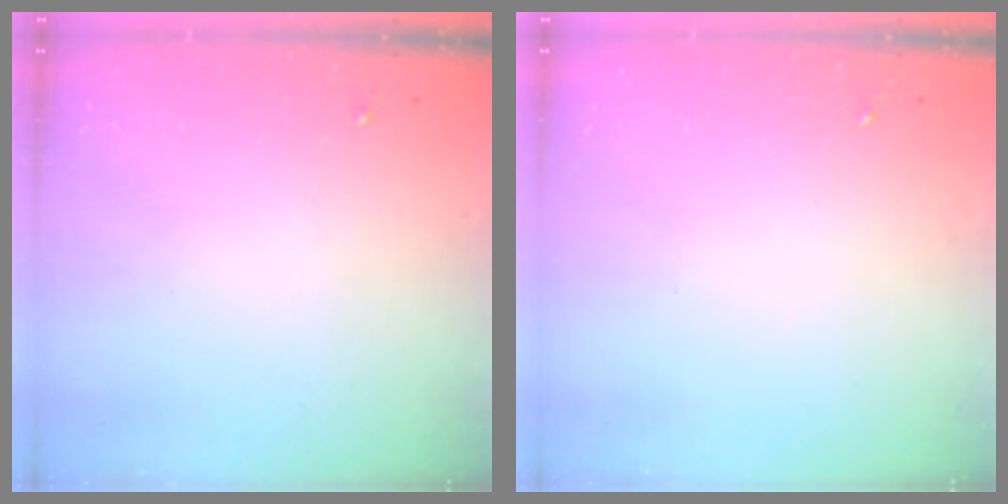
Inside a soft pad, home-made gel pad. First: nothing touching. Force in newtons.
{"total": 0.0}